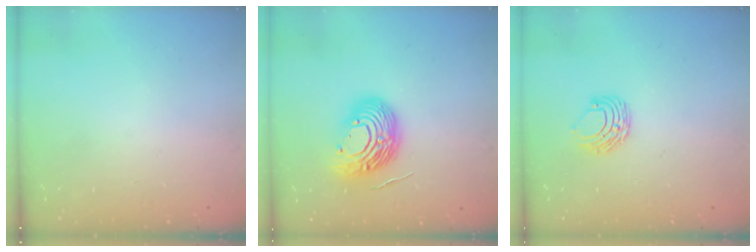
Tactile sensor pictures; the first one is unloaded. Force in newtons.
{"total": 13.7, "press": 13.6, "slide": 1.8}
{"total": 7.1, "press": 7.0, "slide": 0.7}